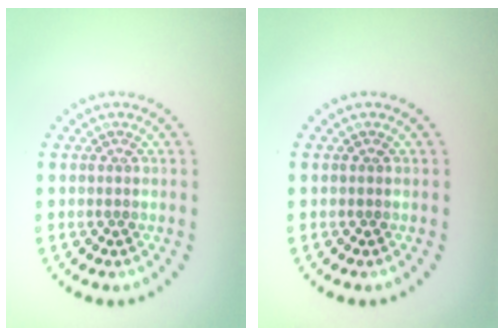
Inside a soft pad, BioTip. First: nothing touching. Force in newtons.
{"total": 0.0}